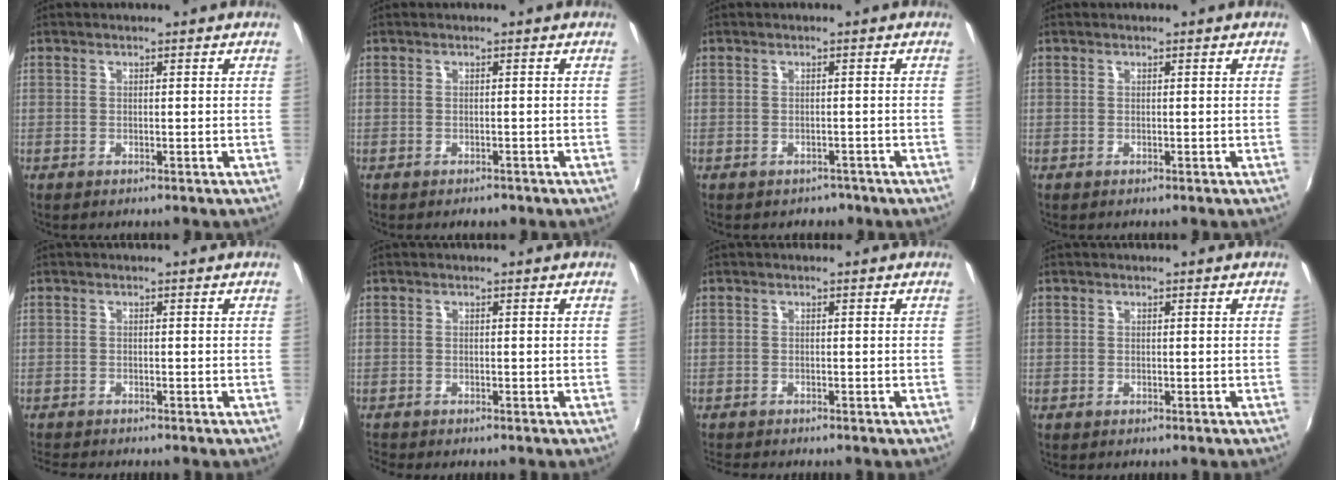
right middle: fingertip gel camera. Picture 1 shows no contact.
{"total": 1.7, "force": [-1.4, 0.9, 0.6], "torque": [-0.012, -0.007, -0.018]}
{"total": 2.7, "force": [-2.0, 1.8, 0.4], "torque": [-0.010, -0.005, -0.023]}
{"total": 0.0}
{"total": 3.3, "force": [-3.1, 0.1, 1.0], "torque": [-0.030, -0.019, -0.059]}
{"total": 1.4, "force": [-1.4, 0.1, 0.3], "torque": [-0.008, -0.011, -0.028]}
{"total": 2.6, "force": [-2.4, 0.1, 0.8], "torque": [-0.023, -0.019, -0.047]}
{"total": 0.0}